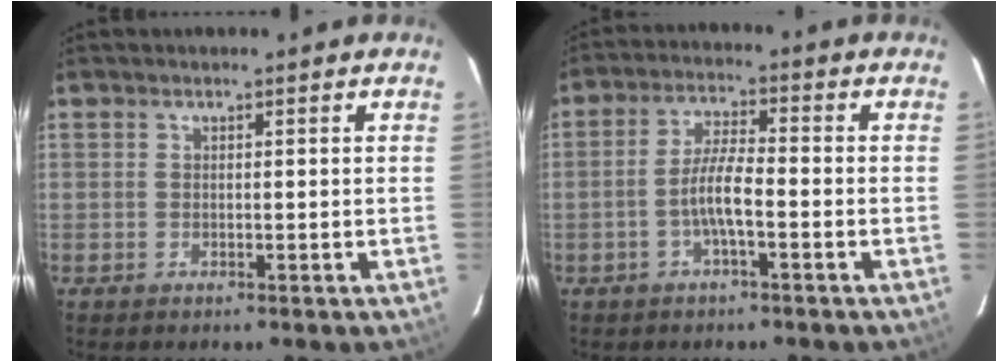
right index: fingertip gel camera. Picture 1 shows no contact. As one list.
[{"total": 5.7, "force": [-2.2, 0.9, 5.2], "torque": [-0.107, 0.008, -0.042]}]